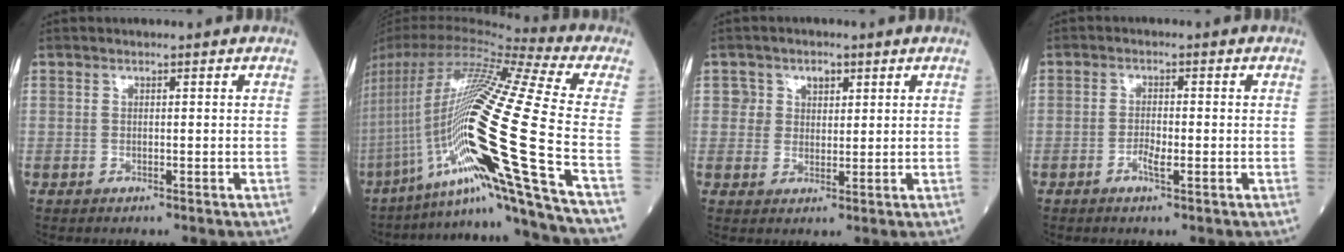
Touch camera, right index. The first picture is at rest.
{"total": 30.6, "force": [-10.0, -1.1, 28.9], "torque": [-0.536, -0.026, -0.190]}
{"total": 3.2, "force": [1.5, 2.8, 0.8], "torque": [-0.002, 0.002, 0.019]}
{"total": 2.4, "force": [-0.9, 0.5, 2.2], "torque": [-0.040, 0.001, -0.017]}